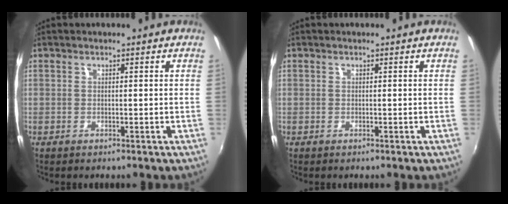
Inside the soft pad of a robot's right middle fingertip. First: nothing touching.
{"total": 0.0}